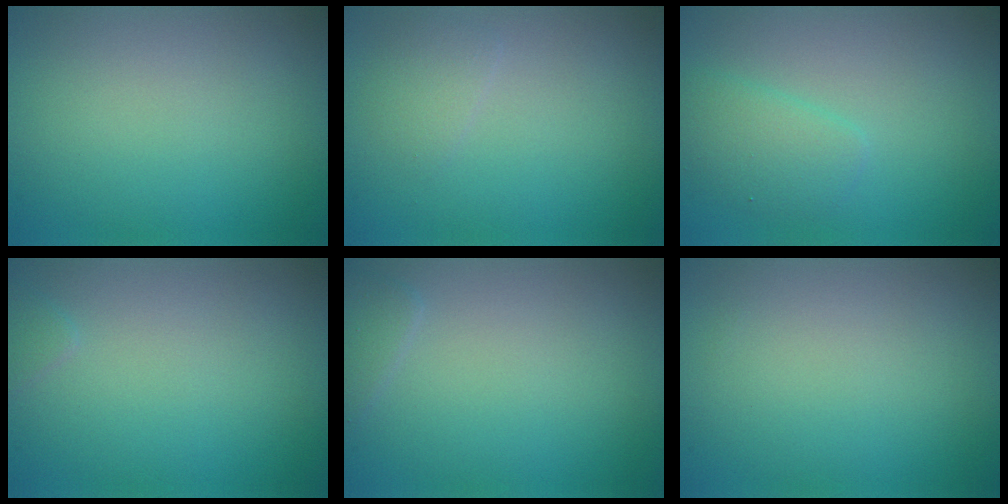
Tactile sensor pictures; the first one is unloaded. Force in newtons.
{"total": 1.3, "press": 1.2, "slide": 0.0}
{"total": 2.2, "press": 2.2, "slide": 0.1}
{"total": 0.7, "press": 0.7, "slide": 0.0}
{"total": 1.1, "press": 1.1, "slide": 0.1}
{"total": 0.0}